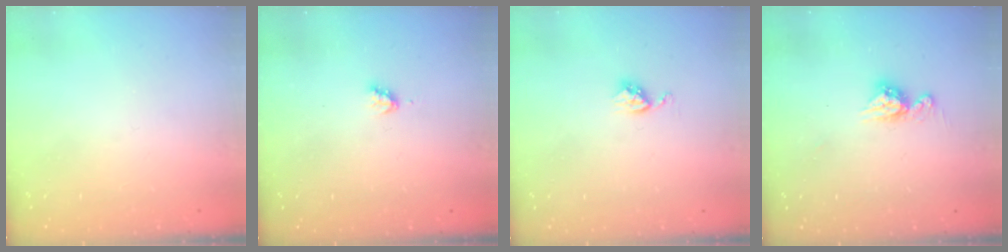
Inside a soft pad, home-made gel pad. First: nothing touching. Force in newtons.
{"total": 2.8, "press": 2.8, "slide": 0.3}
{"total": 3.7, "press": 3.7, "slide": 0.5}
{"total": 8.5, "press": 8.4, "slide": 0.8}